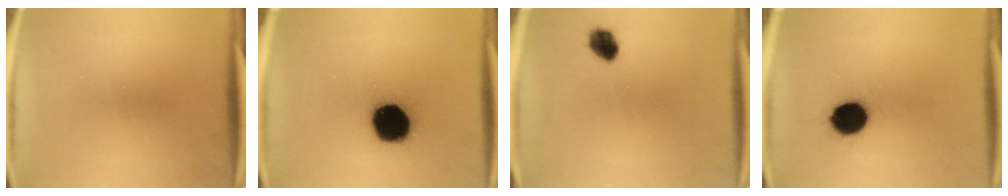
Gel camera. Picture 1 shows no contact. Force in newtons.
{"total": 19.2}
{"total": 4.9}
{"total": 11.1}